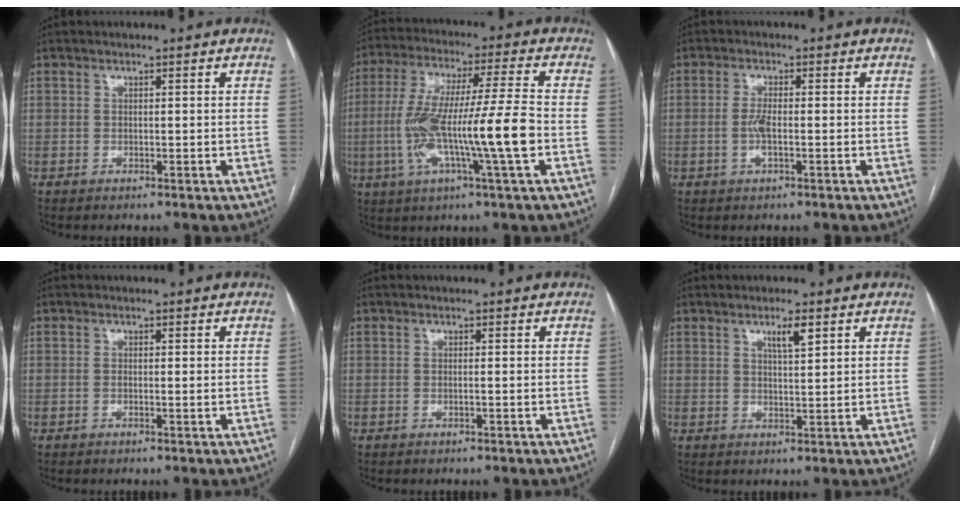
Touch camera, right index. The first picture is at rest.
{"total": 16.1, "force": [-3.2, 0.0, 15.8], "torque": [-0.304, 0.001, -0.062]}
{"total": 2.8, "force": [-0.5, 0.5, 2.7], "torque": [-0.064, -0.003, -0.011]}
{"total": 0.9, "force": [0.0, 0.2, 0.9], "torque": [-0.018, -0.002, 0.001]}
{"total": 0.0}
{"total": 3.2, "force": [1.8, 0.4, 2.7], "torque": [-0.046, -0.002, 0.031]}